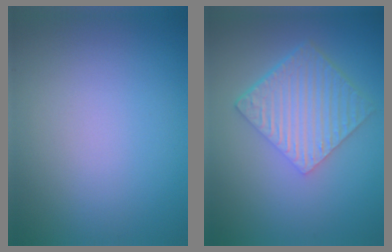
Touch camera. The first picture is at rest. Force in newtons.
{"total": 6.0, "press": 4.2, "slide": 4.2}